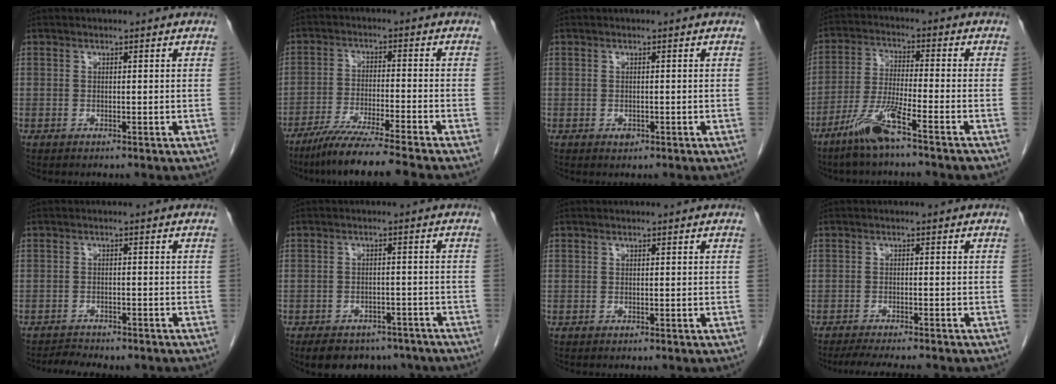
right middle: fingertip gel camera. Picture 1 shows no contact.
{"total": 10.0, "force": [-8.3, -1.5, 5.4], "torque": [-0.084, -0.037, -0.140]}
{"total": 0.8, "force": [-0.4, 0.5, 0.4], "torque": [-0.007, 0.000, -0.003]}
{"total": 8.2, "force": [-5.5, -0.4, 6.1], "torque": [-0.129, -0.017, -0.111]}
{"total": 3.2, "force": [-3.1, 0.6, 0.8], "torque": [-0.016, -0.009, -0.046]}
{"total": 10.9, "force": [-8.2, 6.4, 3.1], "torque": [-0.038, 0.008, -0.097]}
{"total": 0.0}
{"total": 8.0, "force": [-7.0, 0.9, 3.8], "torque": [-0.055, -0.014, -0.103]}